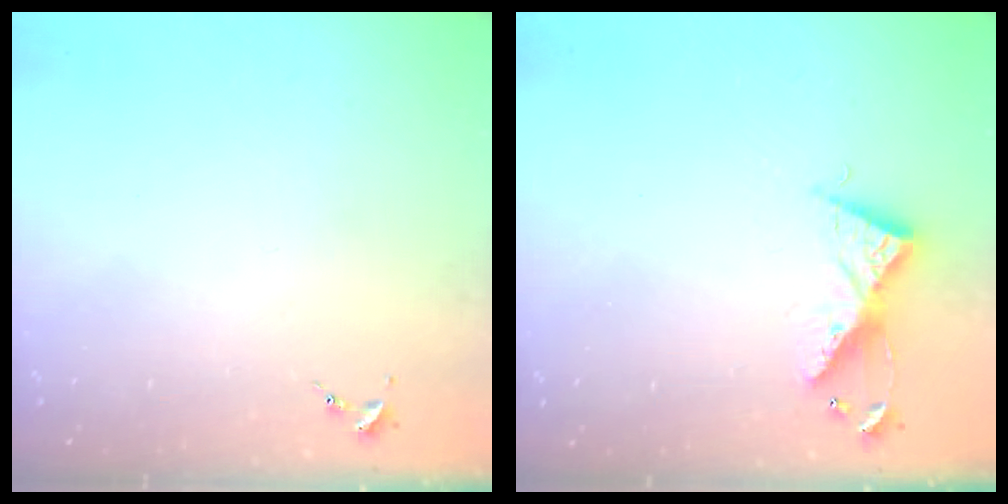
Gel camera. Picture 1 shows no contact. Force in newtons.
{"total": 8.4, "press": 8.4, "slide": 0.3}